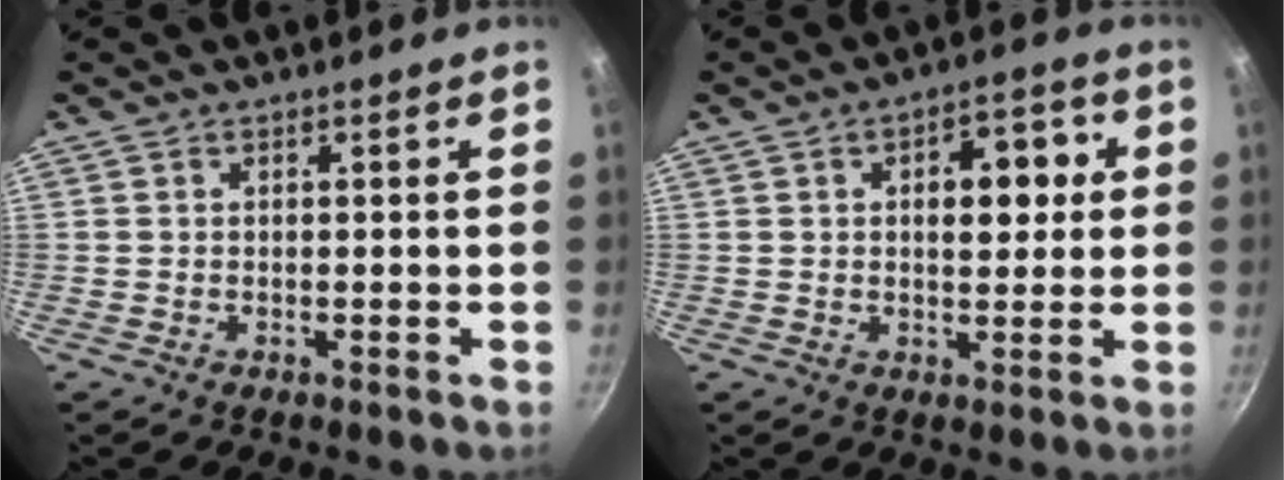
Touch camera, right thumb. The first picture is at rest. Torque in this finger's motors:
{"motor_torque": [0.02, 0.18, 0.46, 0.63, 0.04]}